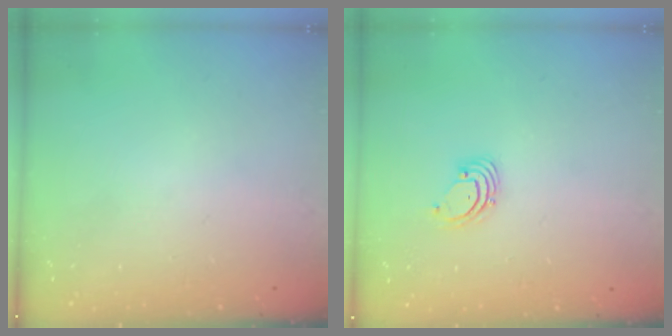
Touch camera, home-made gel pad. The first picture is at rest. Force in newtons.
{"total": 1.6, "press": 1.6, "slide": 0.1}